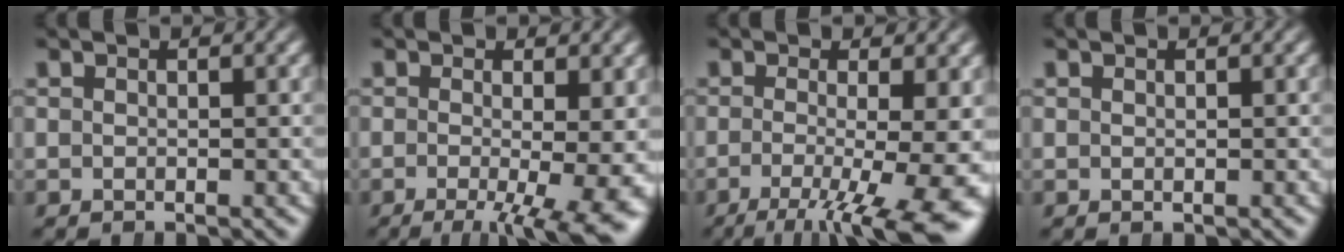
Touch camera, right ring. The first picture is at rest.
{"total": 8.0, "force": [-4.2, 2.7, 6.3], "torque": [-0.089, -0.037, -0.047]}
{"total": 9.1, "force": [-4.1, 3.5, 7.3], "torque": [-0.112, -0.047, -0.042]}
{"total": 0.0}